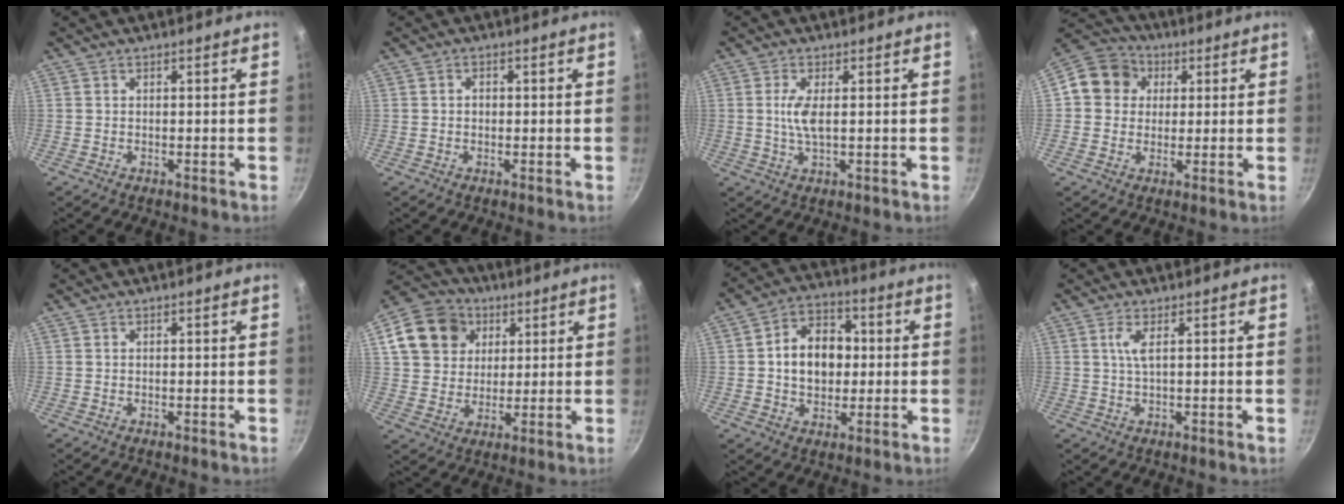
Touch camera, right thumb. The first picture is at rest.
{"total": 1.3, "force": [0.0, 1.1, 0.8], "torque": [-0.011, 0.005, -0.002]}
{"total": 4.4, "force": [0.5, 1.3, 4.1], "torque": [-0.093, -0.001, 0.011]}
{"total": 10.4, "force": [2.2, 9.3, 4.1], "torque": [-0.046, 0.018, 0.018]}
{"total": 0.0}
{"total": 14.3, "force": [4.9, 11.9, 6.2], "torque": [-0.098, 0.013, 0.080]}
{"total": 12.0, "force": [0.7, 9.0, 7.8], "torque": [-0.088, 0.018, 0.002]}
{"total": 2.6, "force": [0.7, 0.2, 2.5], "torque": [-0.056, -0.003, 0.017]}